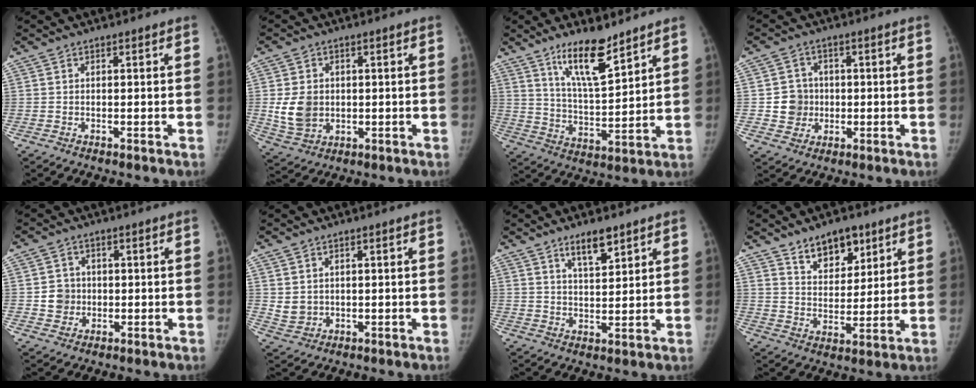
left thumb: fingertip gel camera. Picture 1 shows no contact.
{"total": 7.5, "force": [0.2, 5.9, 4.5], "torque": [-0.069, -0.006, 0.016]}
{"total": 12.0, "force": [8.5, 3.1, 7.9], "torque": [-0.123, -0.065, 0.159]}
{"total": 6.0, "force": [-0.3, 5.8, 1.5], "torque": [0.002, 0.009, -0.002]}
{"total": 4.2, "force": [-0.1, 4.1, 1.1], "torque": [0.003, 0.006, 0.000]}
{"total": 3.1, "force": [0.9, 2.7, 1.4], "torque": [-0.017, -0.011, 0.027]}
{"total": 6.0, "force": [4.2, 1.9, 3.9], "torque": [-0.052, -0.030, 0.073]}
{"total": 10.1, "force": [6.6, 5.5, 5.3], "torque": [-0.047, -0.044, 0.115]}